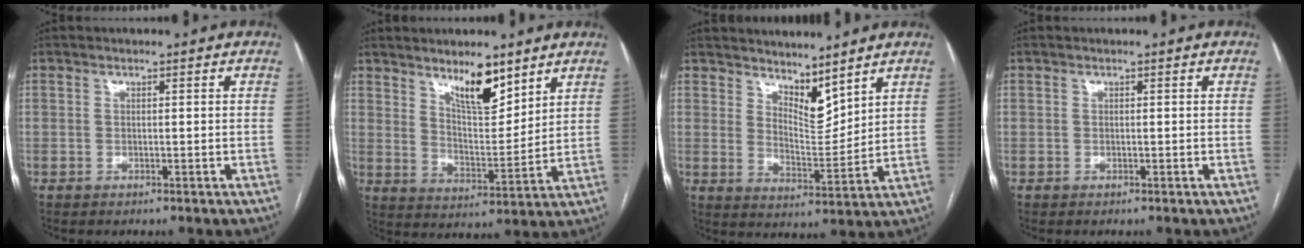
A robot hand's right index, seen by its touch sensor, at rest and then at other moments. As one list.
[{"total": 8.8, "force": [6.3, 2.4, 5.6], "torque": [-0.098, -0.011, 0.114]}, {"total": 7.3, "force": [6.3, 2.0, 3.1], "torque": [-0.055, -0.012, 0.121]}, {"total": 0.0}]